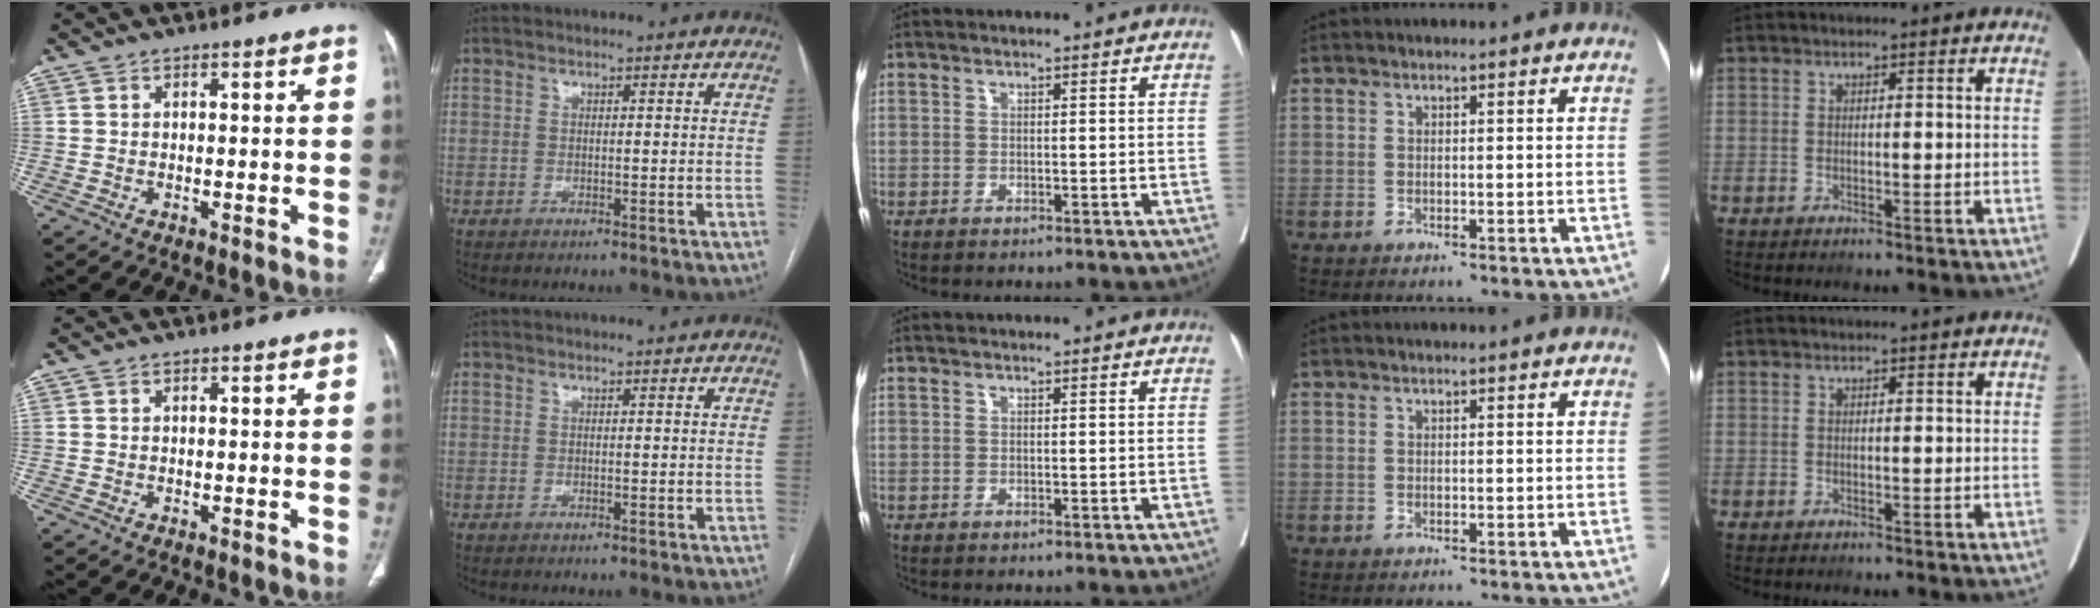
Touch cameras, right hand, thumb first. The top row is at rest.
{}